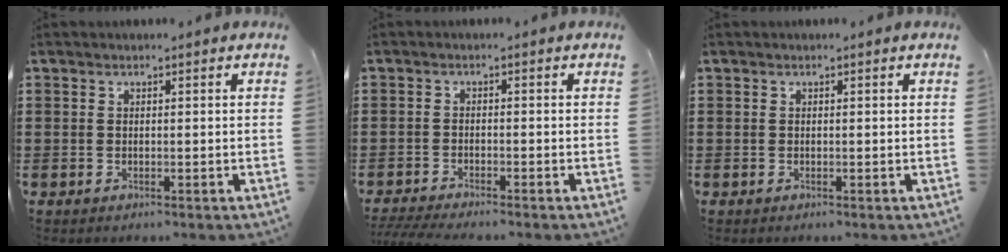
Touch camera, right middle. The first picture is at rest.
{"total": 2.8, "force": [-2.7, 0.0, 0.8], "torque": [-0.030, -0.008, -0.059]}
{"total": 0.0}